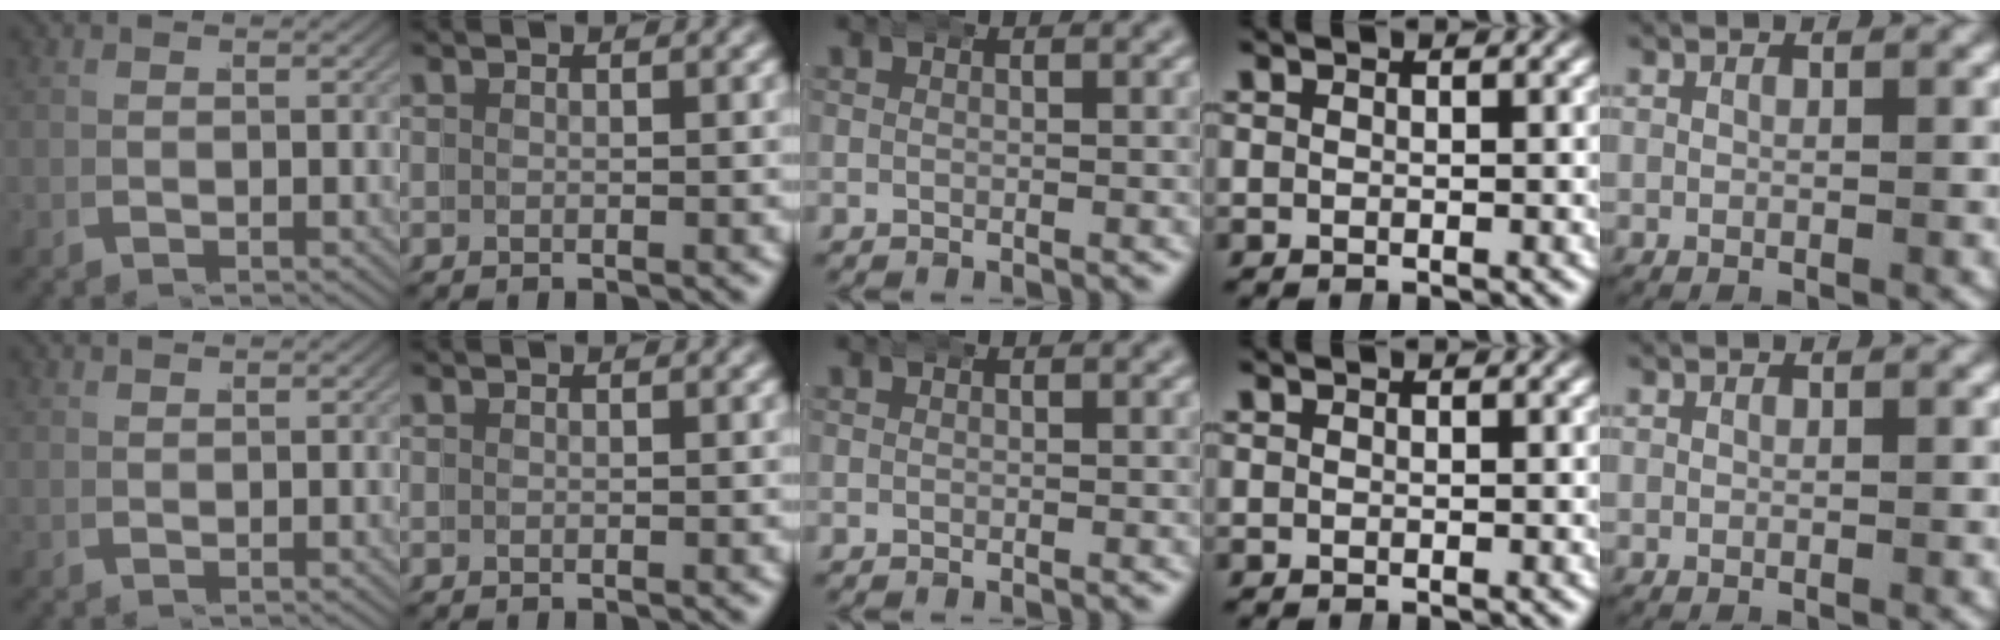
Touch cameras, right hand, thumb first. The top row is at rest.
{"thumb": {"total": 1.4, "force": [1.3, -0.3, 0.0], "torque": [0.002, 0.002, 0.029]}}